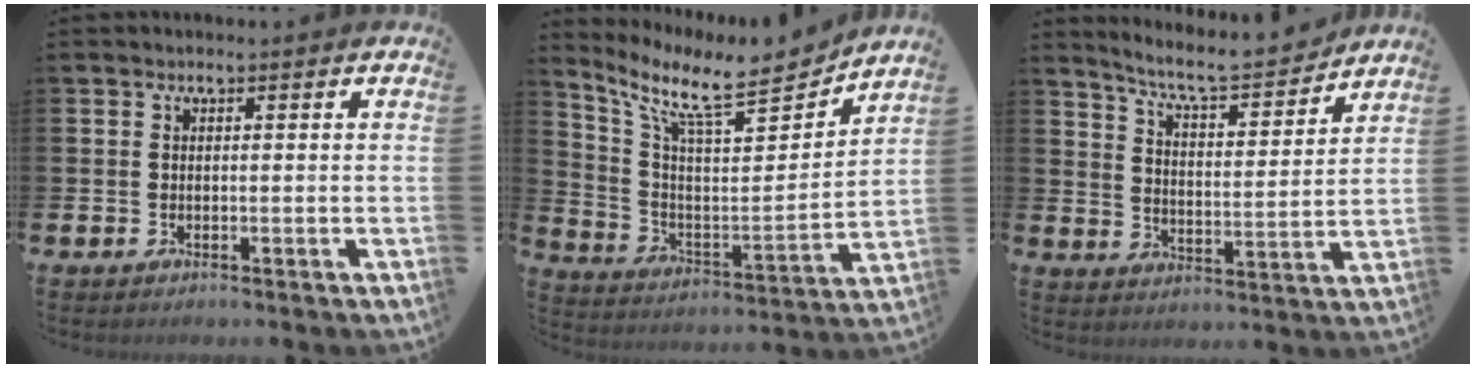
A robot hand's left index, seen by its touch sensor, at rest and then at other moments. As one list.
[{"total": 10.8, "force": [9.0, 2.4, 5.4], "torque": [-0.133, -0.065, 0.150]}, {"total": 7.5, "force": [7.0, 1.0, 2.4], "torque": [-0.074, -0.049, 0.120]}]